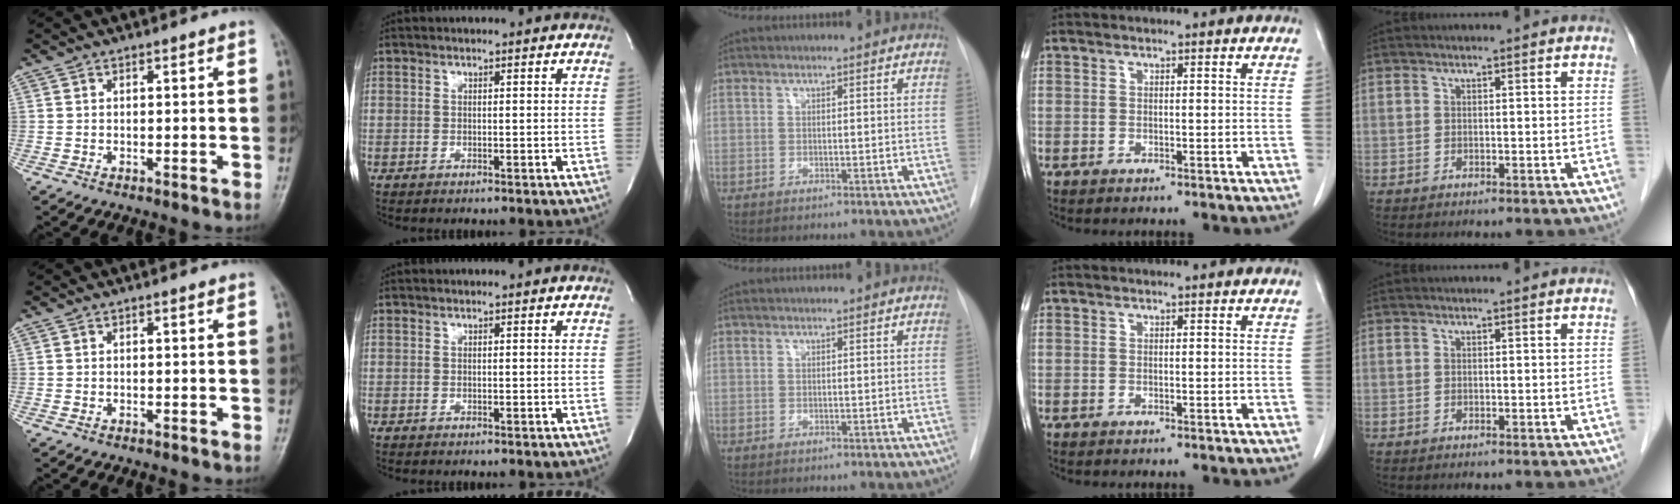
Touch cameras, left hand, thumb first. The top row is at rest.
{}